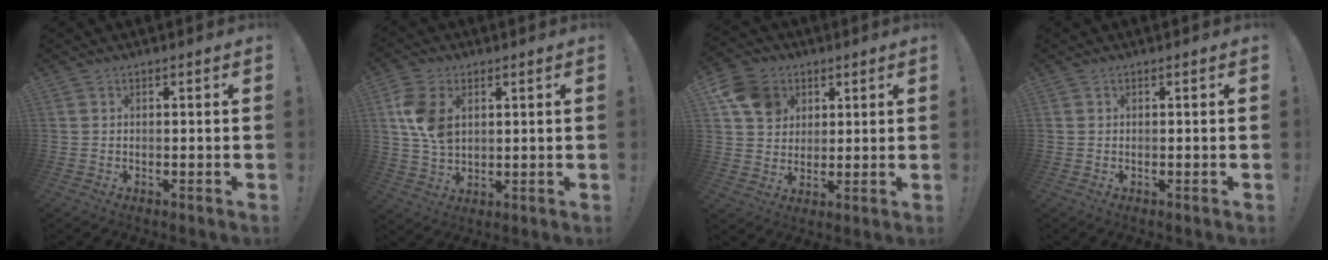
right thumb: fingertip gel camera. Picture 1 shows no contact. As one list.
[{"total": 10.1, "force": [3.0, 6.9, 6.8], "torque": [-0.132, -0.003, 0.057]}, {"total": 11.5, "force": [4.8, 9.3, 4.7], "torque": [-0.065, -0.018, 0.098]}, {"total": 0.0}]